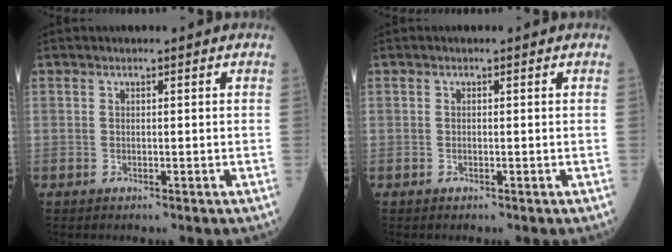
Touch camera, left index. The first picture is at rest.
{"total": 0.0}